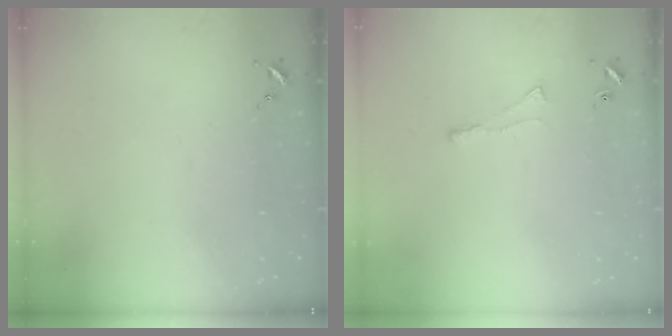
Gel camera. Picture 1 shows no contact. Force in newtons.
{"total": 2.9, "press": 2.8, "slide": 0.7}